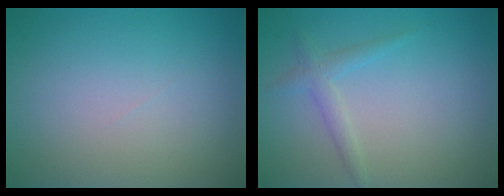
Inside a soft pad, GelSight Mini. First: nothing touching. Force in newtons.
{"total": 1.6, "press": 1.6, "slide": 0.1}